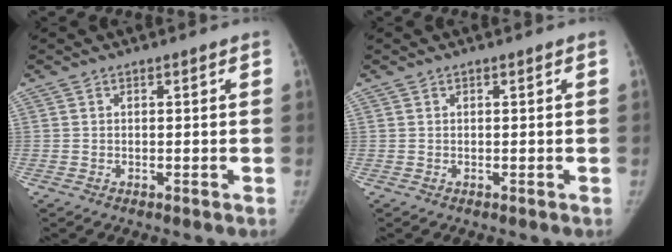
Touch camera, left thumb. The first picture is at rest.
{"total": 0.0}